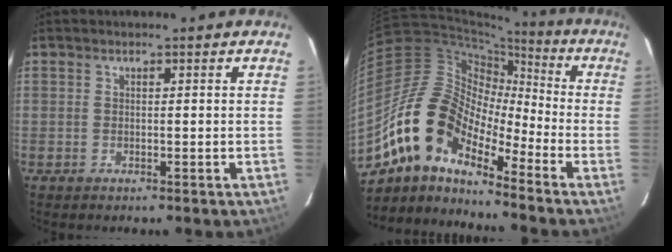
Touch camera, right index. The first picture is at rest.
{"total": 15.2, "force": [-10.8, 6.2, 8.7], "torque": [-0.145, 0.005, -0.220]}